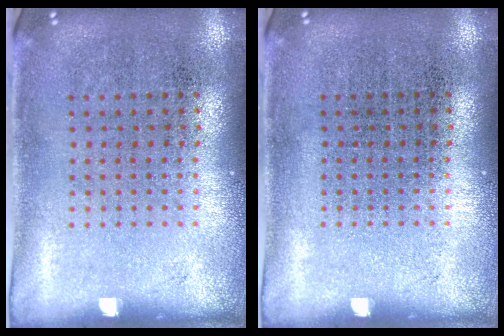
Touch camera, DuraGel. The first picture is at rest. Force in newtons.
{"total": 0.0}